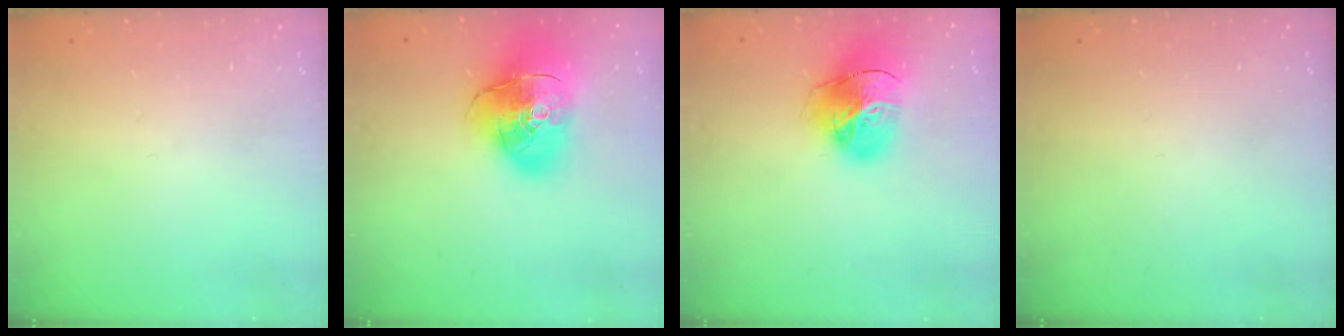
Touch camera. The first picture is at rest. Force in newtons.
{"total": 22.5, "press": 22.3, "slide": 3.4}
{"total": 19.8, "press": 19.6, "slide": 2.3}
{"total": 0.0}